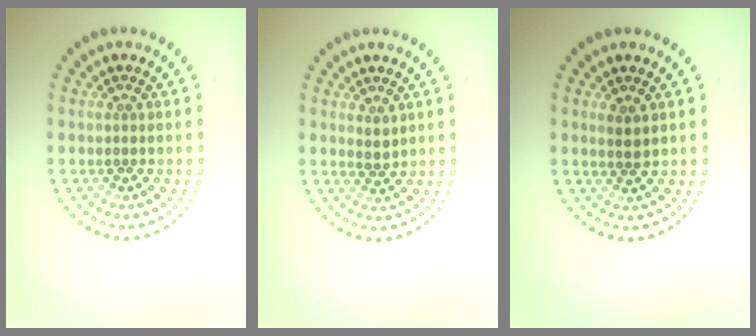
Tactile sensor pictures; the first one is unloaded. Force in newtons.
{"total": 1.1, "press": 1.0, "slide": 0.6}
{"total": 1.3, "press": 1.1, "slide": 0.6}